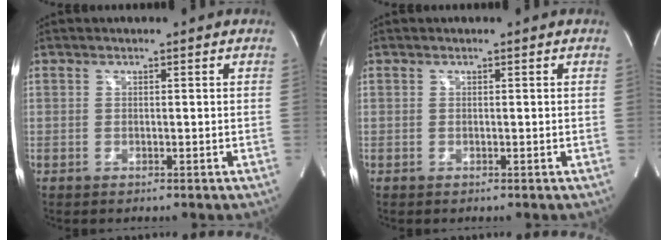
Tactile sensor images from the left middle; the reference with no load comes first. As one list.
[{"total": 0.0}]